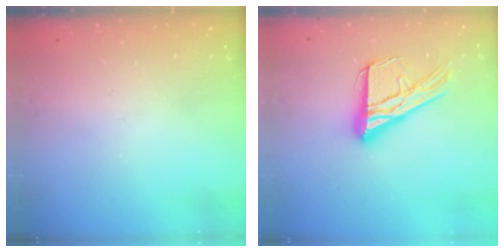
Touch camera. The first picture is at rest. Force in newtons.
{"total": 17.1, "press": 17.0, "slide": 1.7}